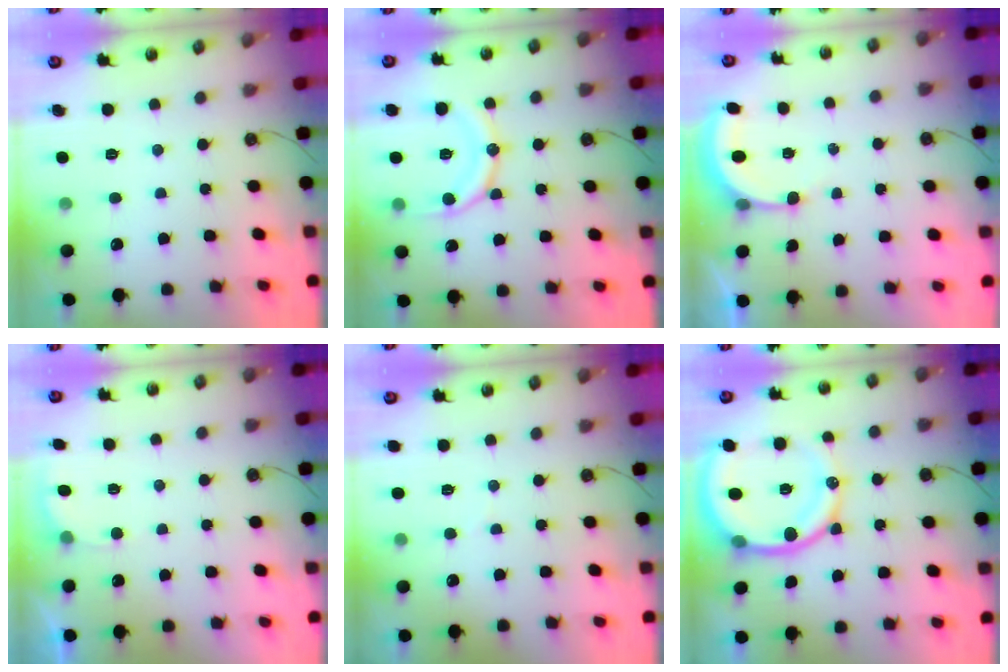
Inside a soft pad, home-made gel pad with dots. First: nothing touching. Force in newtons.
{"total": 13.3, "press": 13.2, "slide": 1.6}
{"total": 3.7, "press": 3.7, "slide": 0.2}
{"total": 3.0, "press": 2.9, "slide": 0.8}
{"total": 3.9, "press": 3.9, "slide": 0.4}
{"total": 16.7, "press": 16.6, "slide": 2.3}